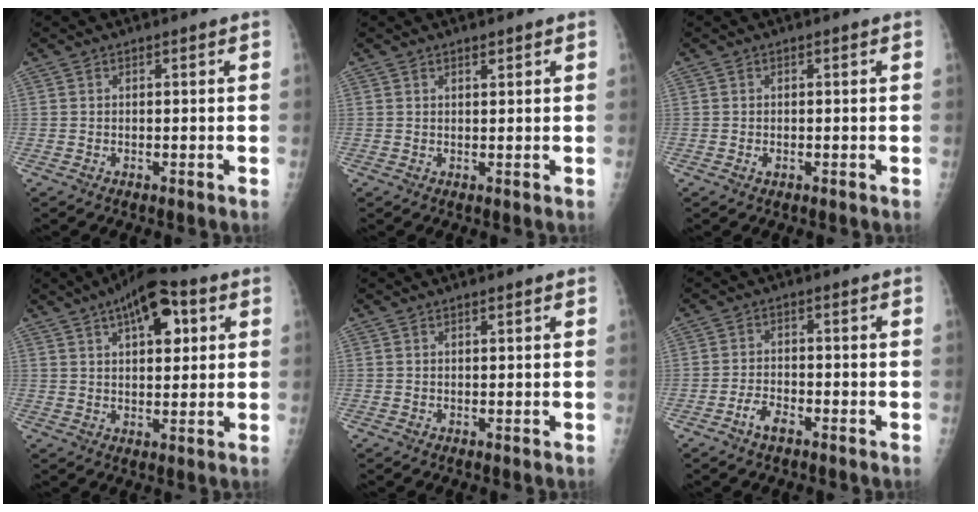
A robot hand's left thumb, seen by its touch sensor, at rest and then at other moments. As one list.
[{"total": 1.1, "force": [0.8, 0.3, 0.6], "torque": [-0.008, -0.005, 0.014]}, {"total": 0.8, "force": [-0.3, 0.5, 0.5], "torque": [-0.011, 0.006, -0.003]}, {"total": 11.6, "force": [4.8, 5.2, 9.2], "torque": [-0.112, 0.001, 0.069]}, {"total": 0.6, "force": [0.4, 0.1, 0.5], "torque": [-0.006, -0.001, 0.007]}, {"total": 3.6, "force": [-2.3, 1.6, 2.2], "torque": [-0.042, 0.018, -0.042]}]